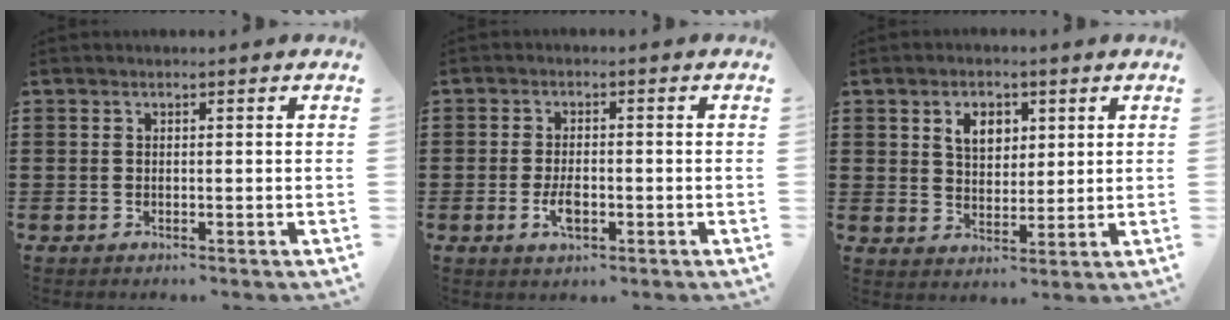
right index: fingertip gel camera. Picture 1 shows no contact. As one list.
[{"total": 3.6, "force": [-1.1, 1.5, 3.1], "torque": [-0.070, -0.003, -0.023]}, {"total": 4.4, "force": [1.8, 3.1, 2.6], "torque": [-0.055, 0.010, 0.028]}]